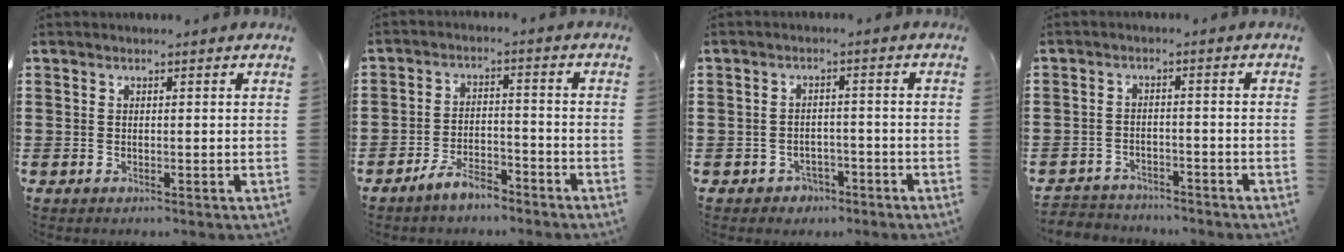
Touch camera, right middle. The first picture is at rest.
{"total": 5.4, "force": [-4.9, 1.4, 1.9], "torque": [-0.042, 0.005, -0.096]}
{"total": 2.4, "force": [-2.1, 1.2, 0.0], "torque": [-0.008, 0.001, -0.048]}
{"total": 3.2, "force": [-3.1, 0.7, -0.4], "torque": [-0.003, -0.002, -0.069]}